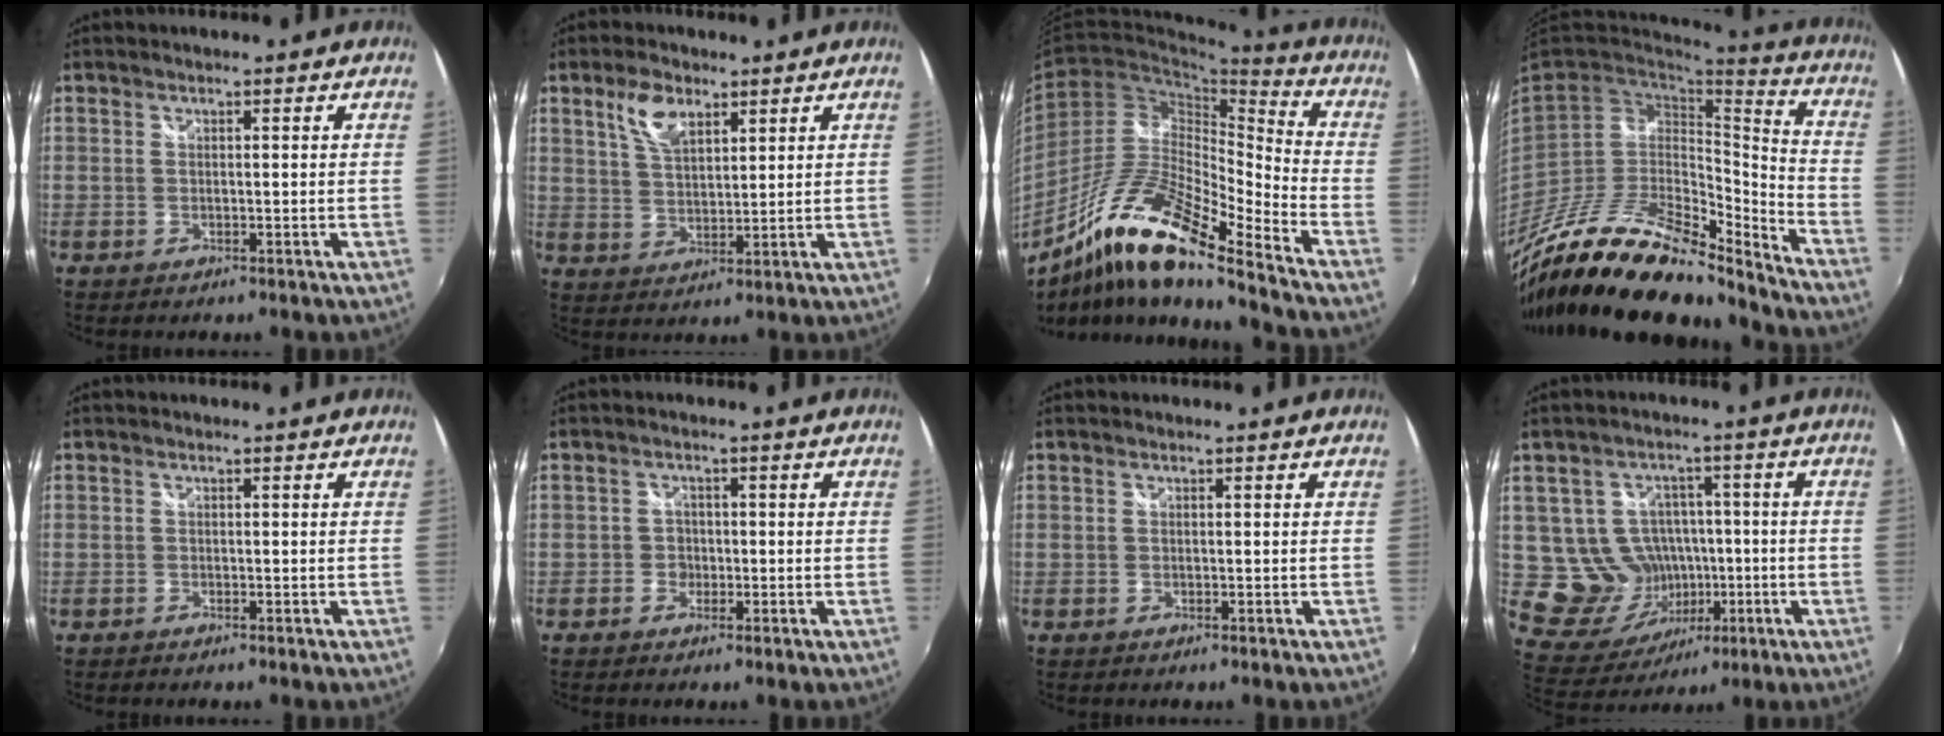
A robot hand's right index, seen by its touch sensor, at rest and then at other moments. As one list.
[{"total": 6.6, "force": [3.8, 3.3, 4.3], "torque": [-0.082, 0.009, 0.071]}, {"total": 17.7, "force": [-12.5, 2.2, 12.3], "torque": [-0.222, -0.007, -0.250]}, {"total": 26.6, "force": [-21.3, 8.4, 13.5], "torque": [-0.253, -0.024, -0.367]}, {"total": 0.0}, {"total": 2.1, "force": [-0.9, 1.9, 0.2], "torque": [-0.004, 0.005, -0.015]}, {"total": 0.0}, {"total": 12.2, "force": [-0.6, 11.6, 3.8], "torque": [-0.092, 0.017, 0.018]}]